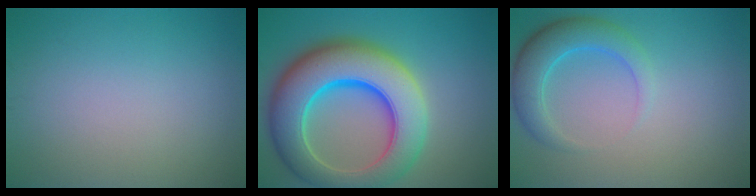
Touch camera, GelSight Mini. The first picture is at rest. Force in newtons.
{"total": 12.3, "press": 12.3, "slide": 0.2}
{"total": 4.2, "press": 4.2, "slide": 0.2}